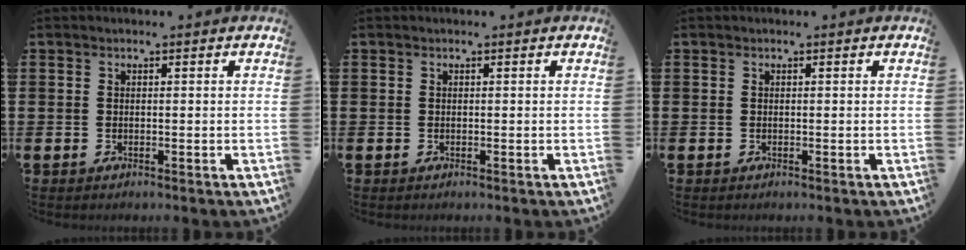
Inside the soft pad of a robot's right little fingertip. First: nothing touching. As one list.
[{"total": 0.0}, {"total": 0.0}]